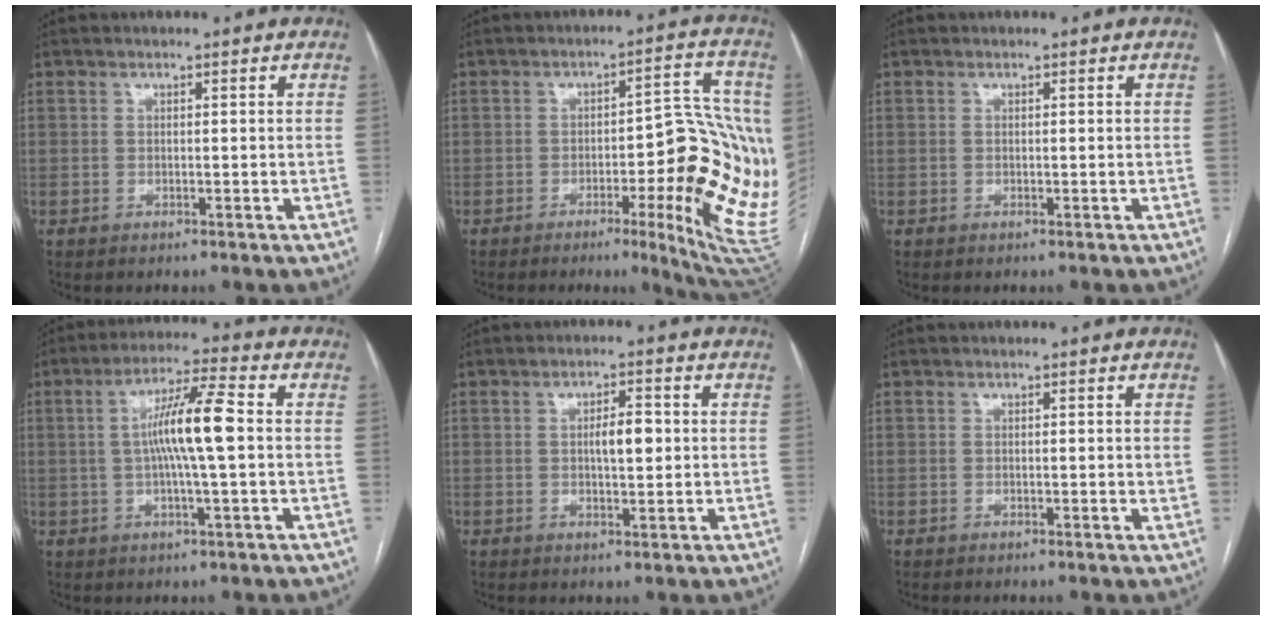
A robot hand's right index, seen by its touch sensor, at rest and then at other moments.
{"total": 16.6, "force": [-3.9, 3.5, 15.8], "torque": [-0.139, 0.019, -0.035]}
{"total": 0.0}
{"total": 9.5, "force": [0.4, 0.3, 9.5], "torque": [-0.177, 0.011, 0.001]}
{"total": 4.0, "force": [0.3, 1.3, 3.8], "torque": [-0.063, 0.005, 0.006]}
{"total": 1.0, "force": [0.1, 0.2, 1.0], "torque": [-0.019, 0.000, 0.004]}